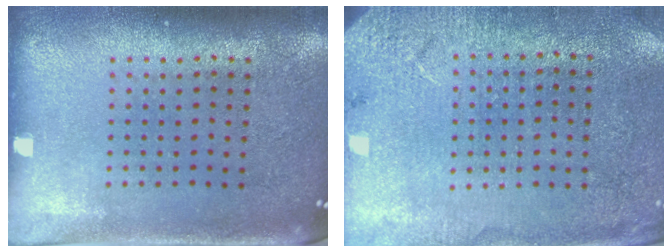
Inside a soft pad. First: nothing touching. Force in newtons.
{"total": 2.6, "press": 2.6, "slide": 0.4}